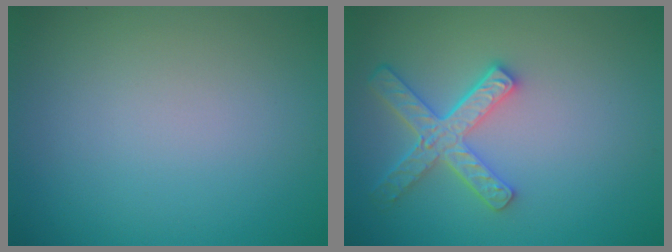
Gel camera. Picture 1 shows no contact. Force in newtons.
{"total": 4.5, "press": 3.8, "slide": 2.5}